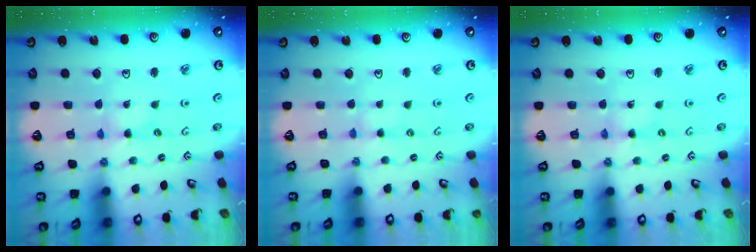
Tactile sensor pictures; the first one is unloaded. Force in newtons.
{"total": 0.8, "press": 0.8, "slide": 0.3}
{"total": 0.0}